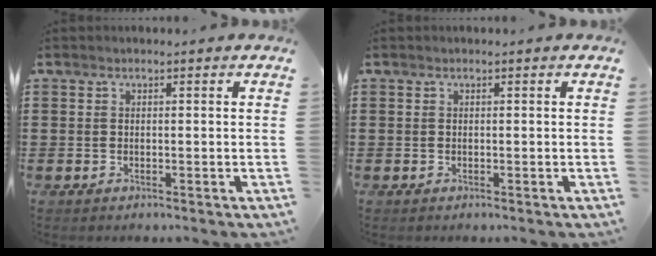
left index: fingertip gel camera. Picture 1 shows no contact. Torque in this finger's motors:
{"motor_torque": [-0.01, 0.00, 0.00, 0.00]}